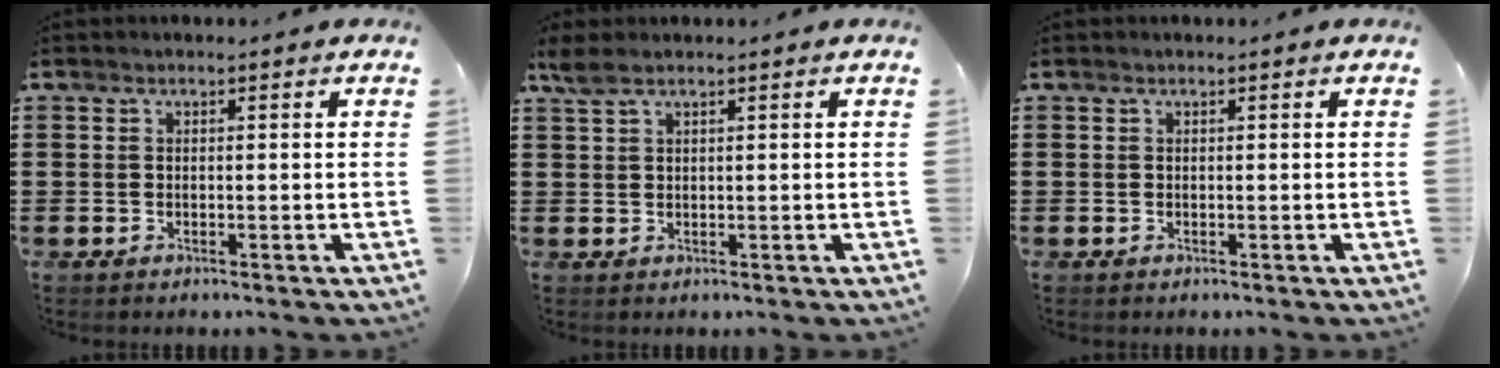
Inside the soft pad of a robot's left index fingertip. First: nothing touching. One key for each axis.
{"total": 2.1, "fx": 1.3, "fy": 0.6, "fz": 1.5, "tx": -0.034, "ty": 0.003, "tz": 0.024}
{"total": 0.0}